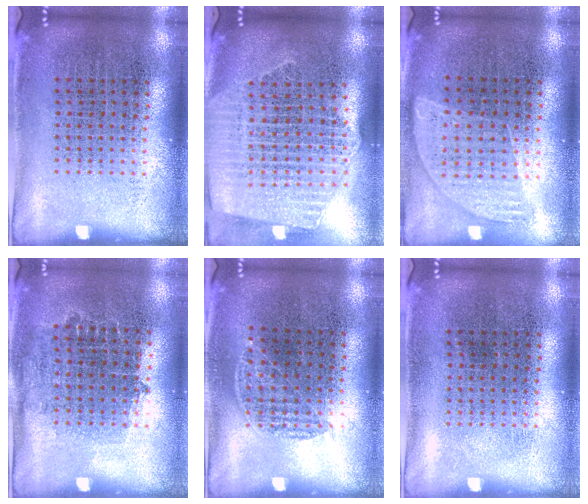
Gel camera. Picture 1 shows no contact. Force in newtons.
{"total": 2.4, "press": 2.2, "slide": 1.2}
{"total": 0.9, "press": 0.8, "slide": 0.3}
{"total": 0.7, "press": 0.7, "slide": 0.3}
{"total": 0.7, "press": 0.6, "slide": 0.4}
{"total": 0.0}